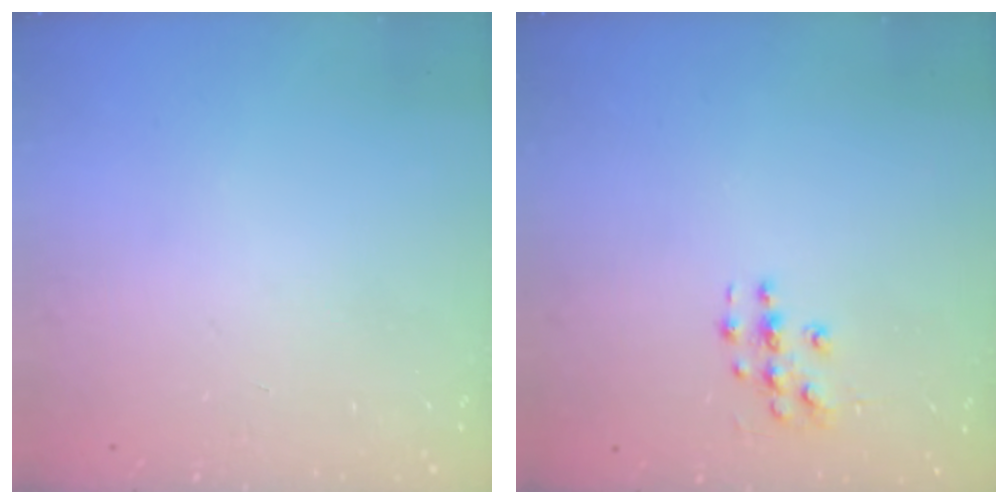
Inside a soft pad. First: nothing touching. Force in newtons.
{"total": 3.6, "press": 3.6, "slide": 0.3}